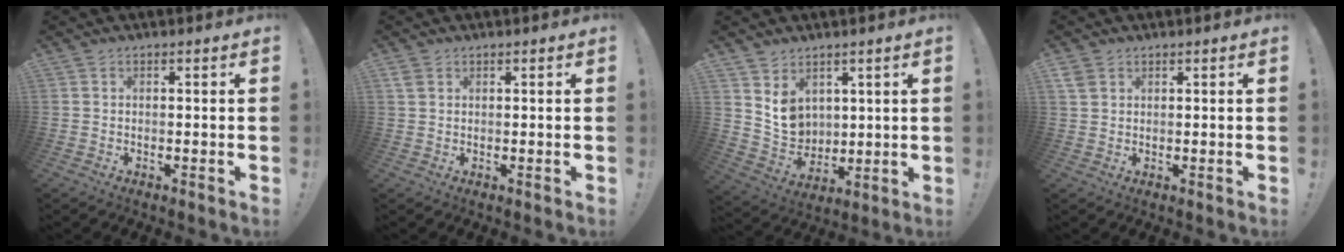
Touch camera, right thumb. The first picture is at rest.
{"total": 2.1, "force": [1.2, 1.2, 1.3], "torque": [-0.021, 0.000, 0.021]}
{"total": 8.5, "force": [5.1, 6.4, 2.6], "torque": [-0.040, -0.041, 0.104]}
{"total": 3.0, "force": [1.8, 1.9, 1.5], "torque": [-0.025, -0.003, 0.035]}